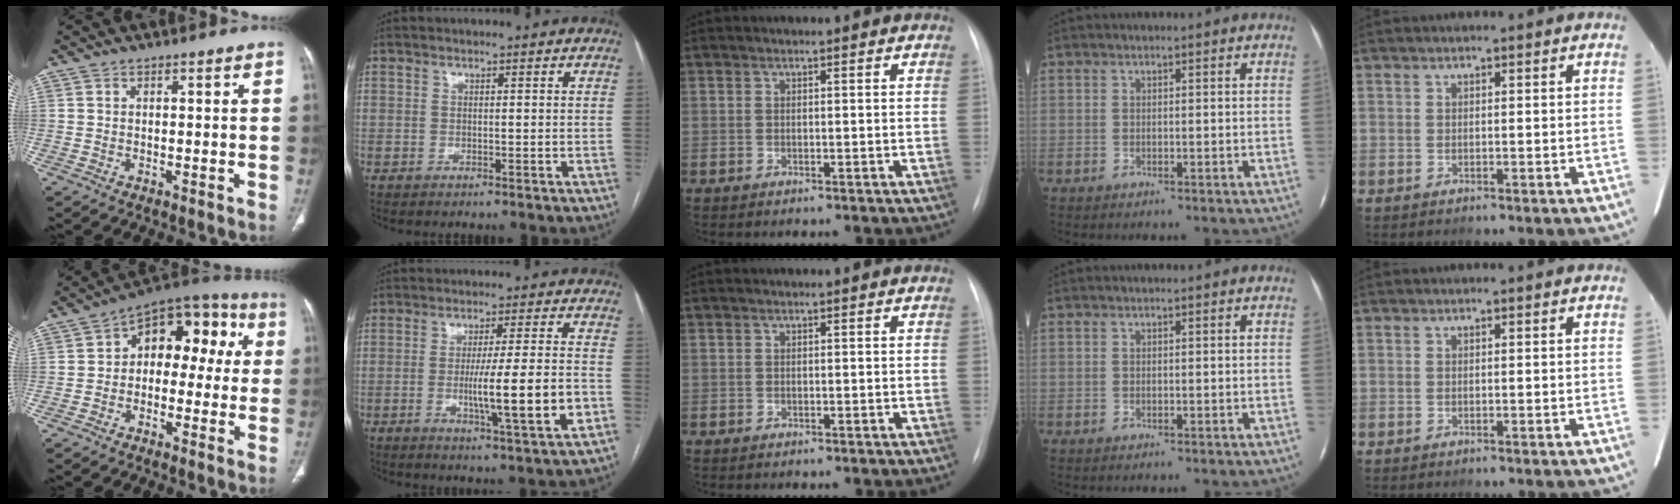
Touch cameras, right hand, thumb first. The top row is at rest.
{"thumb": {"total": 13.6, "force": [1.6, 8.8, 10.3], "torque": [-0.081, 0.051, 0.005]}, "index": {"total": 11.0, "force": [-2.6, -0.2, 10.7], "torque": [-0.171, -0.013, -0.043]}}